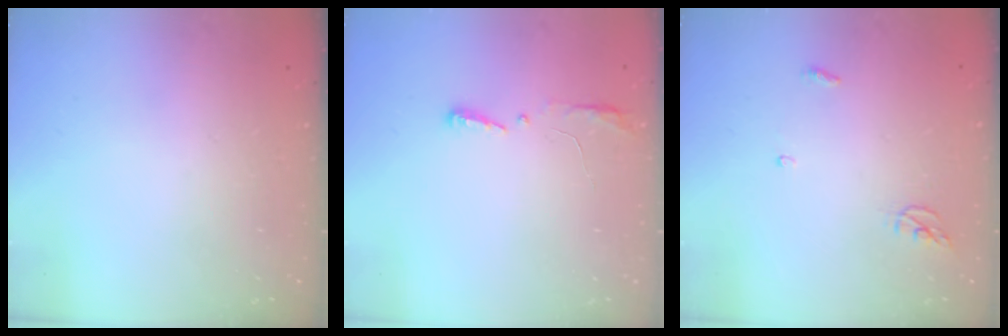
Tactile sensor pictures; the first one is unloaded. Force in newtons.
{"total": 4.1, "press": 3.9, "slide": 1.2}
{"total": 3.5, "press": 3.5, "slide": 0.3}